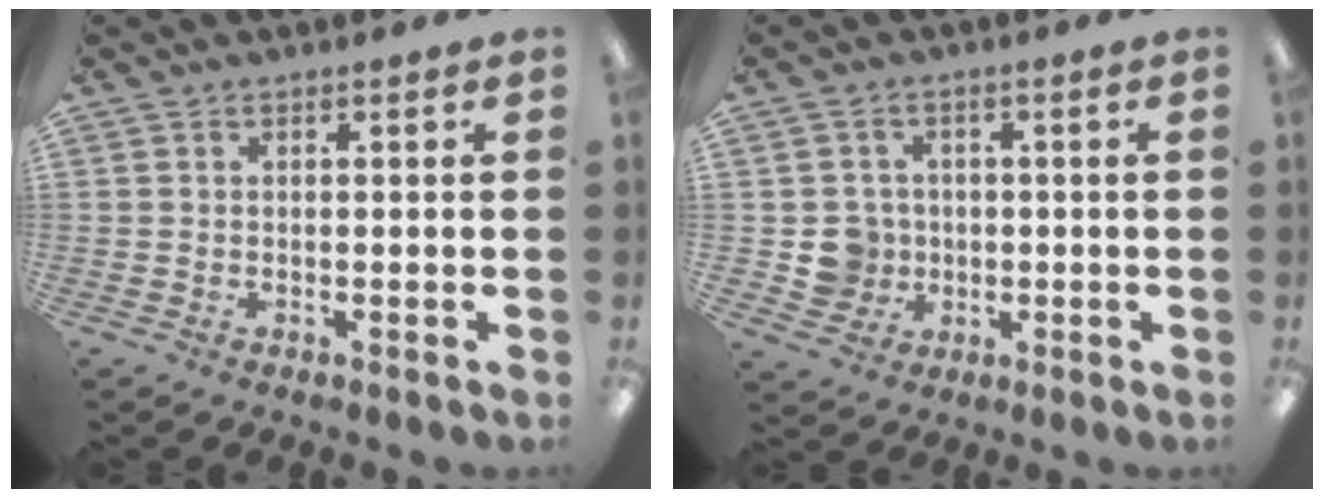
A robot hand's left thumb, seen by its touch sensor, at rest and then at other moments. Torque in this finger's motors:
{"motor_torque": [-0.10, 0.11, 0.04, -0.01, 0.00]}